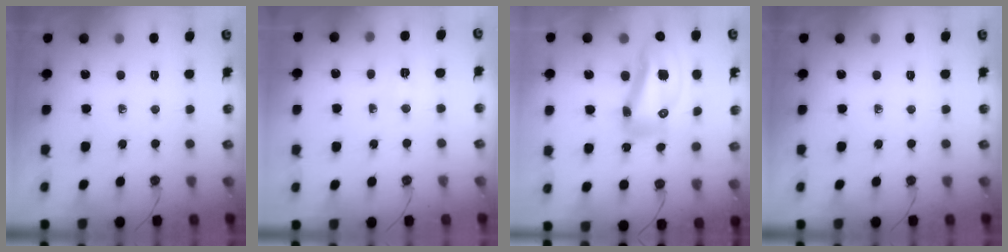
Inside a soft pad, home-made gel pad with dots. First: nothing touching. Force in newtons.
{"total": 2.6, "press": 2.1, "slide": 1.4}
{"total": 16.9, "press": 16.8, "slide": 2.2}
{"total": 0.0}